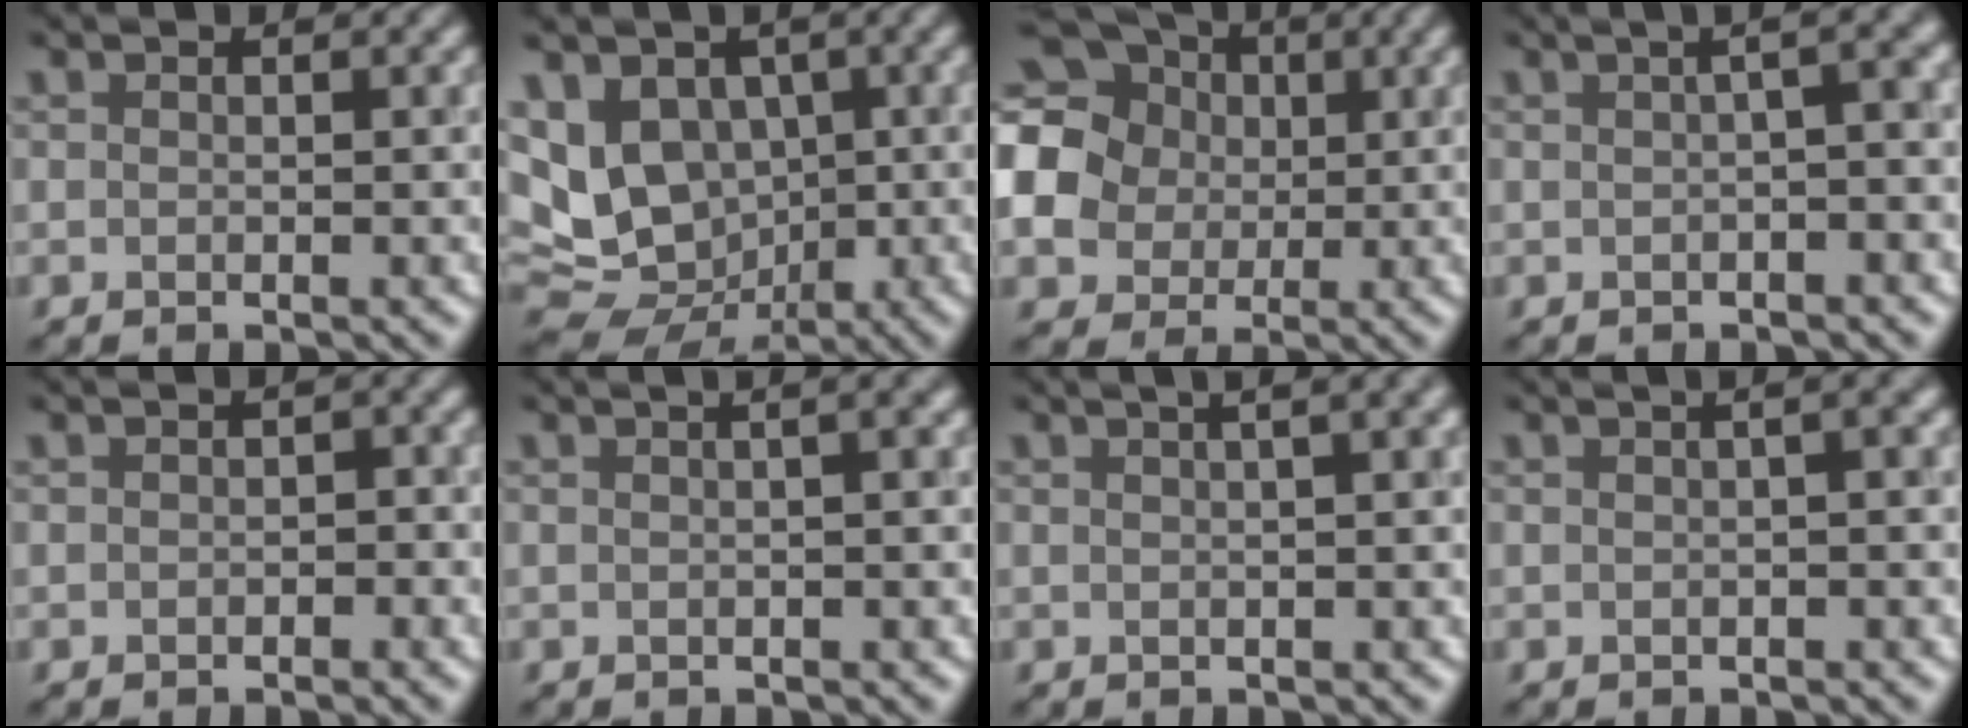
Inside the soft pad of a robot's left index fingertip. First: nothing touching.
{"total": 13.2, "force": [1.0, 10.8, 7.5], "torque": [-0.160, 0.019, 0.009]}
{"total": 16.1, "force": [1.7, 14.8, 6.0], "torque": [-0.169, 0.008, -0.005]}
{"total": 4.6, "force": [0.6, 1.8, 4.2], "torque": [-0.028, 0.019, 0.000]}
{"total": 1.0, "force": [-0.4, 0.7, 0.5], "torque": [-0.004, 0.000, -0.009]}
{"total": 3.4, "force": [1.1, 1.3, 2.9], "torque": [-0.020, 0.018, -0.006]}
{"total": 5.5, "force": [2.6, 2.2, 4.3], "torque": [-0.032, 0.038, 0.013]}
{"total": 4.0, "force": [1.0, 1.6, 3.5], "torque": [-0.020, 0.020, -0.004]}